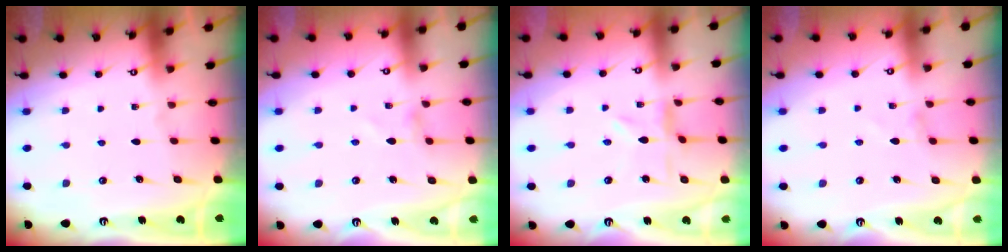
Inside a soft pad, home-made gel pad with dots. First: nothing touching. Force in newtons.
{"total": 0.0}
{"total": 1.1, "press": 1.1, "slide": 0.2}
{"total": 0.0}